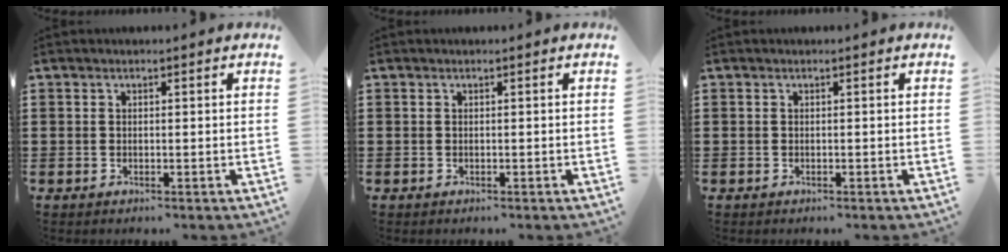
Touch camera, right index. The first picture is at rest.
{"total": 0.0}
{"total": 0.0}